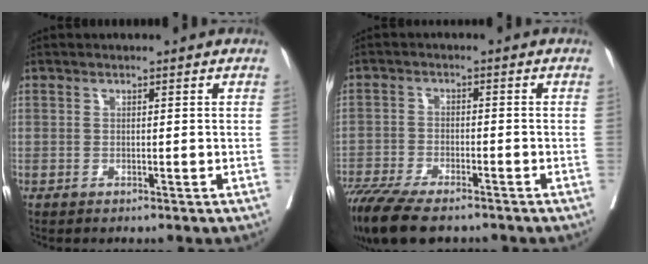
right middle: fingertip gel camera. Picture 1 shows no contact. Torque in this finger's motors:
{"motor_torque": [1.11, -1.03, 0.29, 0.14]}